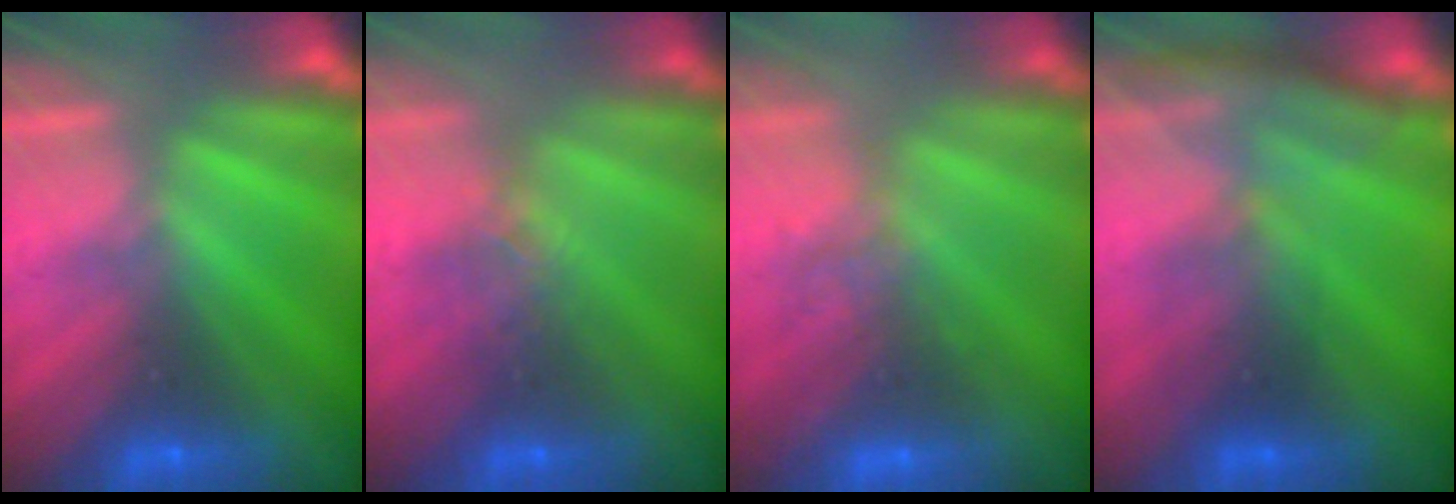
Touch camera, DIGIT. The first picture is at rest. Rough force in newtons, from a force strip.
{"total": 3.8}
{"total": 2.8}
{"total": 2.8}